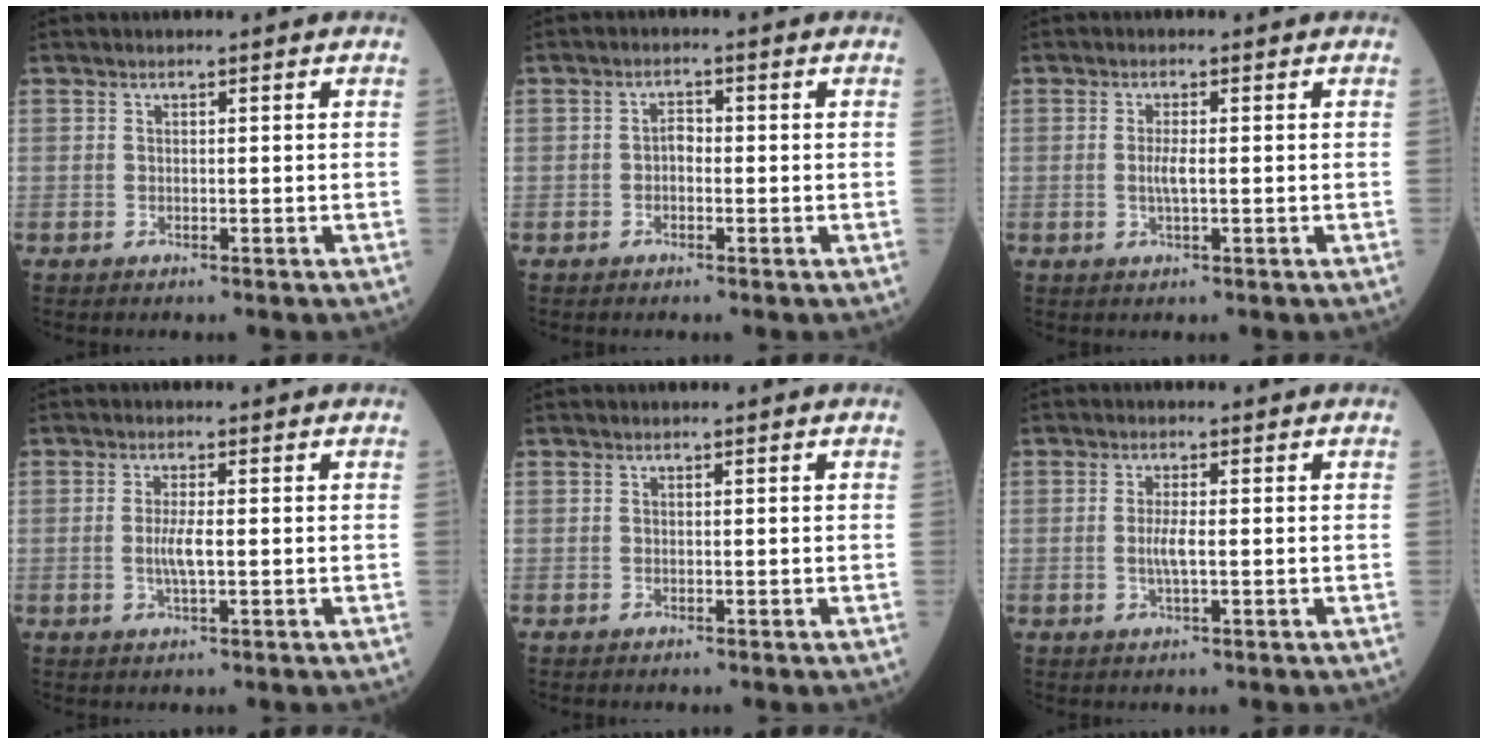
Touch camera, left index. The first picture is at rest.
{"total": 1.7, "force": [-0.3, 0.9, 1.3], "torque": [-0.017, 0.006, -0.009]}
{"total": 2.0, "force": [-0.1, 0.2, 2.0], "torque": [-0.046, -0.002, -0.001]}
{"total": 2.9, "force": [-0.2, 0.3, 2.9], "torque": [-0.063, -0.004, -0.005]}
{"total": 0.0}
{"total": 2.5, "force": [-0.2, 0.3, 2.5], "torque": [-0.056, -0.003, -0.005]}